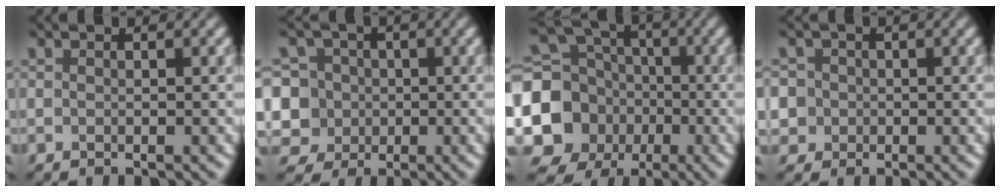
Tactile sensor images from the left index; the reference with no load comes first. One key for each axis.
{"total": 8.6, "fx": 0.5, "fy": 7.9, "fz": 3.4, "tx": -0.064, "ty": 0.028, "tz": -0.027}
{"total": 13.5, "fx": -2.7, "fy": 12.2, "fz": 5.0, "tx": -0.134, "ty": -0.040, "tz": -0.071}
{"total": 4.7, "fx": 0.4, "fy": 4.5, "fz": 1.5, "tx": -0.030, "ty": 0.031, "tz": -0.014}